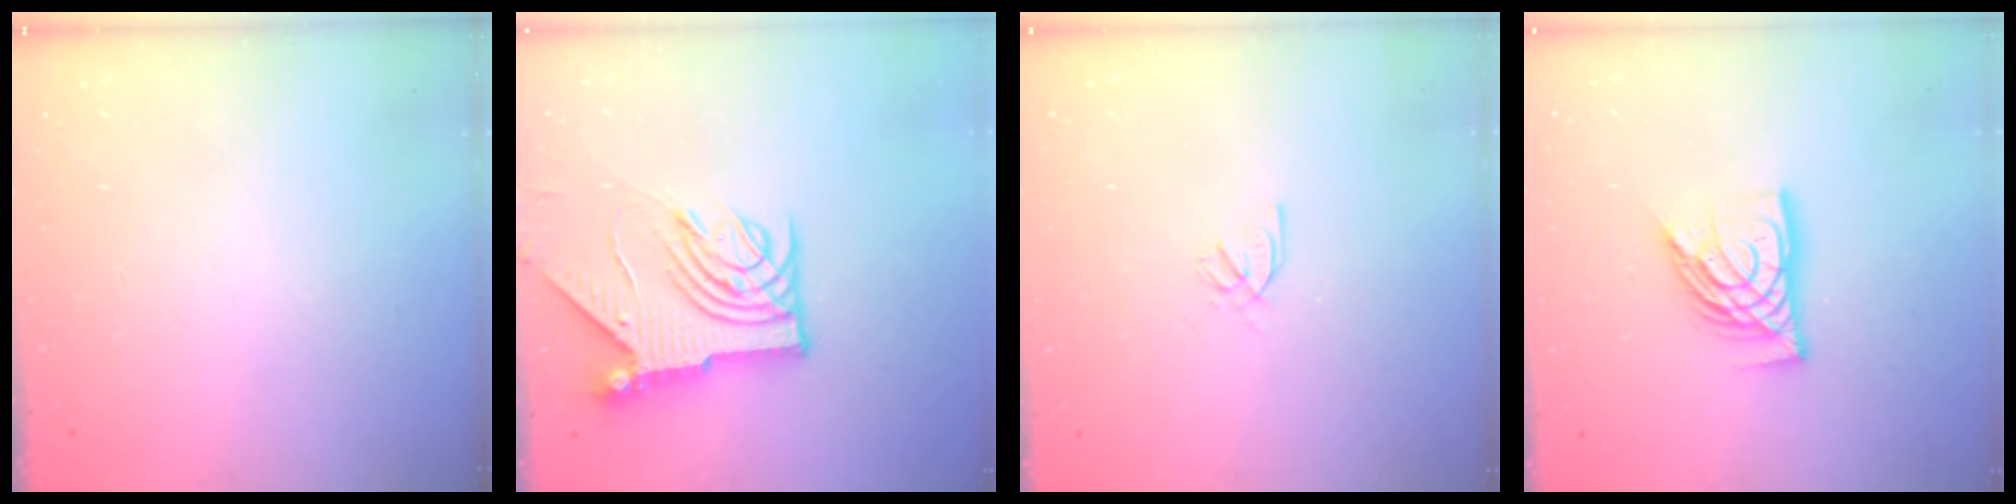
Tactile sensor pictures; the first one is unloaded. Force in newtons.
{"total": 10.9, "press": 10.9, "slide": 1.2}
{"total": 2.2, "press": 2.1, "slide": 0.6}
{"total": 12.1, "press": 12.0, "slide": 1.4}